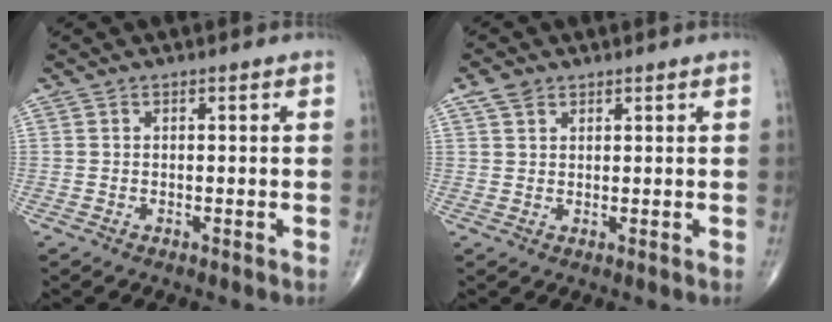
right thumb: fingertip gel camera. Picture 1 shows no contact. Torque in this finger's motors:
{"motor_torque": [-0.39, 0.36, 0.05, 0.09, 0.03]}